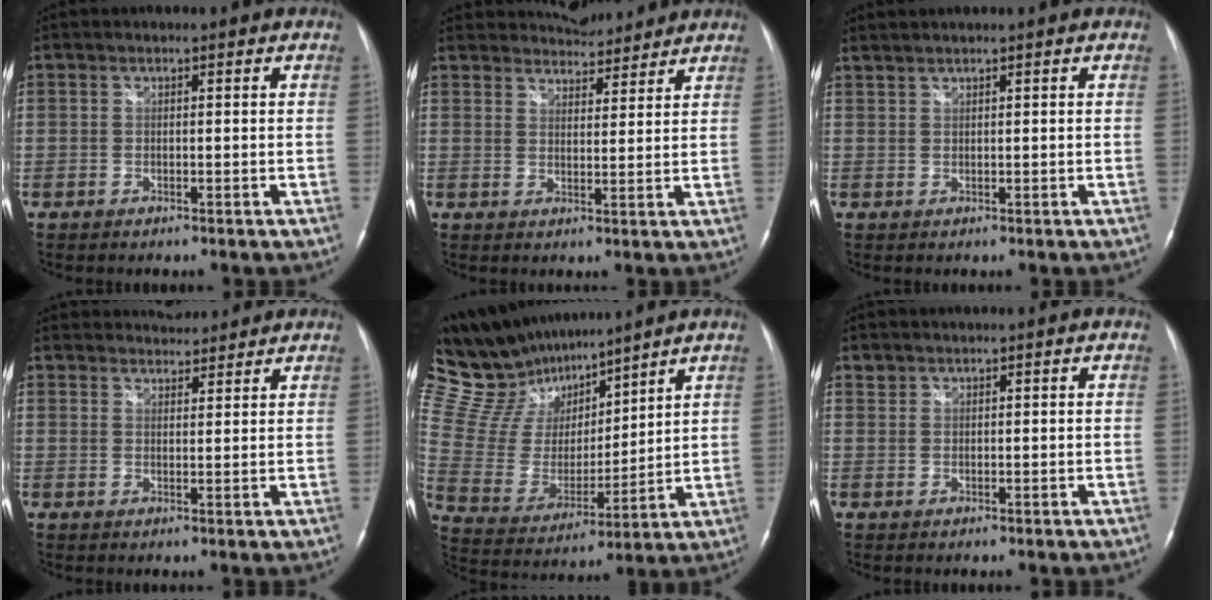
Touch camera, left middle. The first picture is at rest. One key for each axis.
{"total": 8.0, "fx": 7.7, "fy": 1.9, "fz": 1.1, "tx": -0.018, "ty": 0.012, "tz": 0.109}
{"total": 1.7, "fx": 1.5, "fy": -0.2, "fz": 0.6, "tx": -0.015, "ty": 0.012, "tz": 0.035}
{"total": 7.3, "fx": 7.0, "fy": 1.7, "fz": 1.3, "tx": -0.020, "ty": 0.023, "tz": 0.101}
{"total": 17.2, "fx": 15.0, "fy": 5.2, "fz": 6.6, "tx": -0.136, "ty": 0.018, "tz": 0.288}
{"total": 0.9, "fx": 0.8, "fy": 0.5, "fz": -0.1, "tx": 0.004, "ty": 0.005, "tz": 0.014}